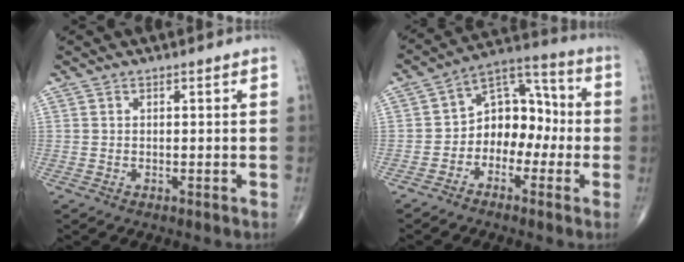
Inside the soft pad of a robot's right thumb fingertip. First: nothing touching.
{"total": 10.7, "force": [-2.2, 7.8, 7.0], "torque": [-0.068, 0.049, -0.053]}